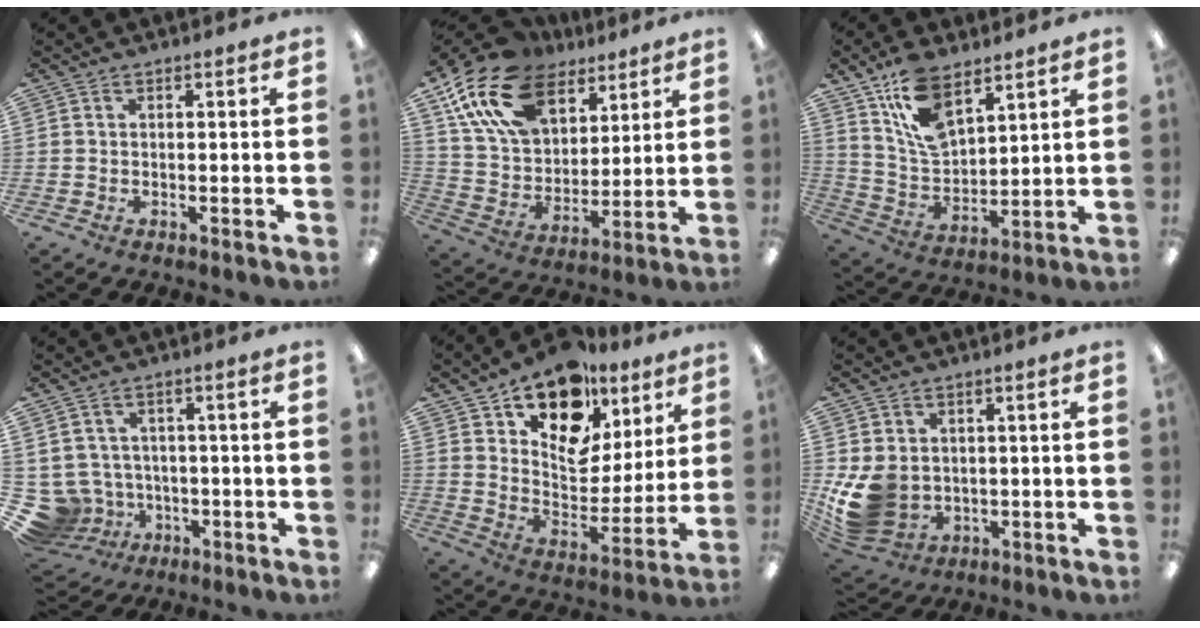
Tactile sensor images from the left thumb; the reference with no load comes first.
{"total": 19.7, "force": [12.1, 11.8, 10.1], "torque": [-0.212, -0.046, 0.226]}
{"total": 13.6, "force": [8.6, 6.9, 8.0], "torque": [-0.166, -0.030, 0.161]}
{"total": 8.3, "force": [-1.5, 7.8, 2.5], "torque": [-0.107, 0.000, -0.020]}
{"total": 17.6, "force": [12.5, 10.2, 7.2], "torque": [-0.122, -0.082, 0.226]}
{"total": 10.8, "force": [-0.6, 9.1, 5.7], "torque": [-0.134, -0.002, -0.004]}